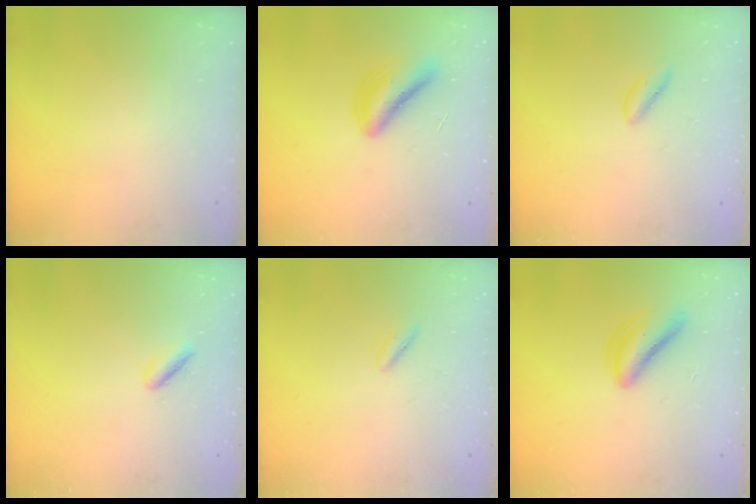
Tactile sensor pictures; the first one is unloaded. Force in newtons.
{"total": 4.9, "press": 4.8, "slide": 0.5}
{"total": 0.7, "press": 0.6, "slide": 0.4}
{"total": 1.6, "press": 1.5, "slide": 0.4}
{"total": 0.7, "press": 0.3, "slide": 0.7}
{"total": 5.0, "press": 5.0, "slide": 0.4}